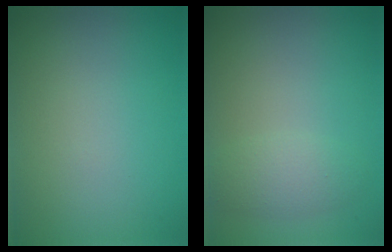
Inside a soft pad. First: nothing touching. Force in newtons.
{"total": 2.1, "press": 2.1, "slide": 0.1}